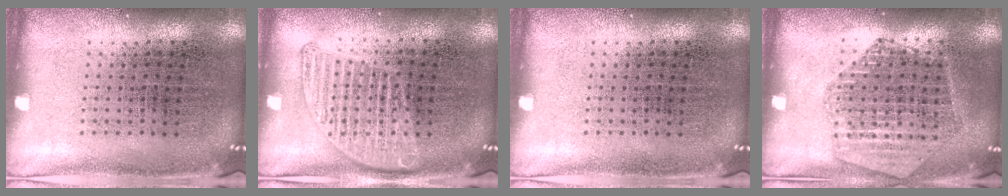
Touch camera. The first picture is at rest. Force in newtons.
{"total": 1.3, "press": 1.3, "slide": 0.3}
{"total": 0.0}
{"total": 1.7, "press": 1.6, "slide": 0.3}